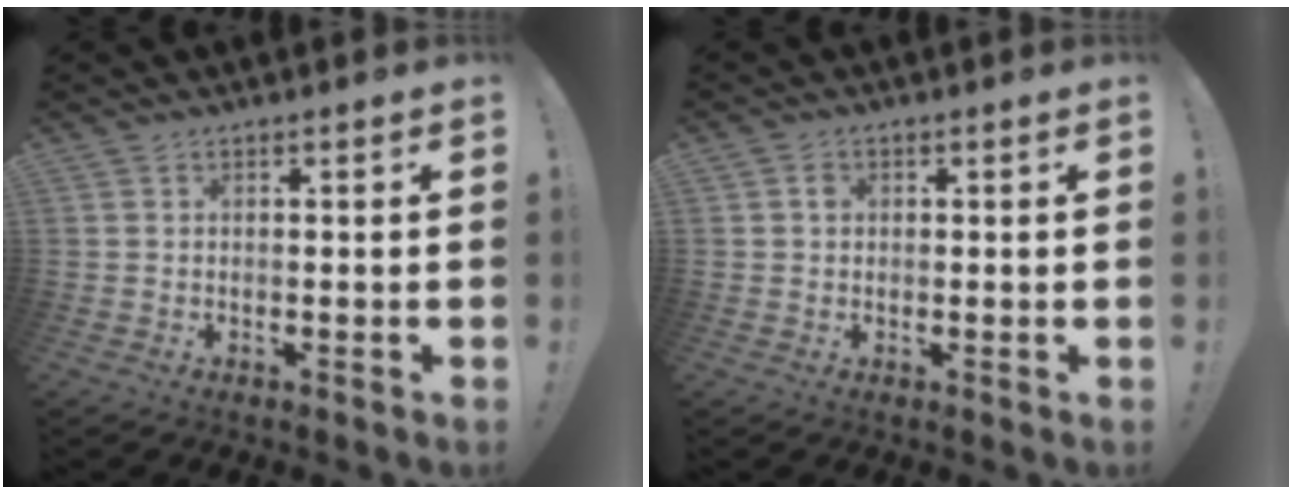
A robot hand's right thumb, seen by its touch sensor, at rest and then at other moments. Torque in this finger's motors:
{"motor_torque": [0.08, -0.05, 0.07, -0.17, 0.04]}